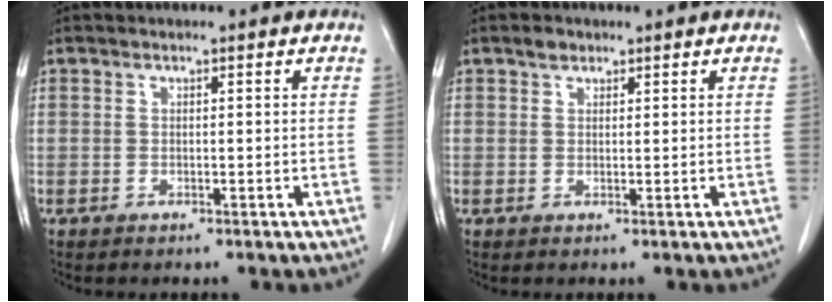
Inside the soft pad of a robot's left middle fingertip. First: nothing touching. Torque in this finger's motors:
{"motor_torque": [0.47, -0.25, -0.06, -0.01]}